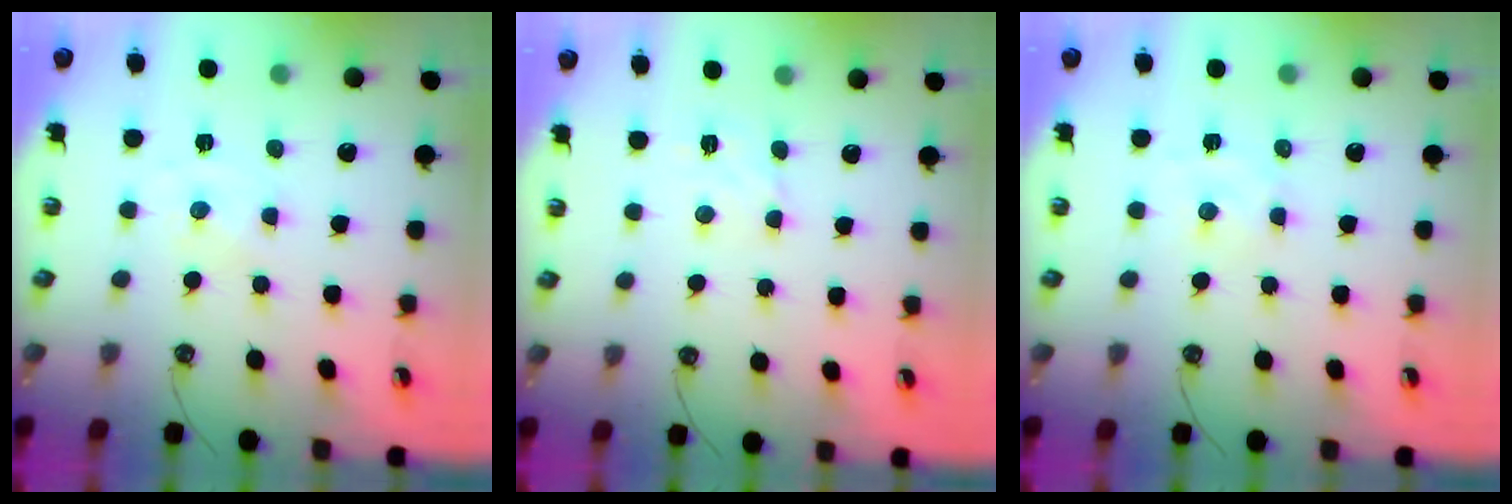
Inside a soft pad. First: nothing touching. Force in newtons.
{"total": 2.9, "press": 2.8, "slide": 0.5}
{"total": 2.1, "press": 2.1, "slide": 0.5}